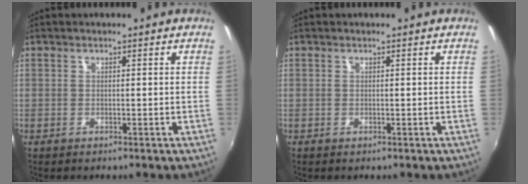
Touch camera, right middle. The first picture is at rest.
{"total": 0.0}